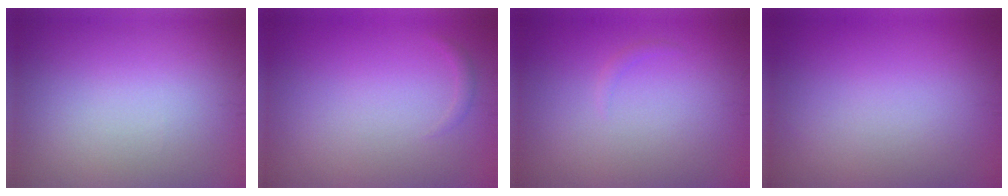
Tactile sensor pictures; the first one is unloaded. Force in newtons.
{"total": 0.5, "press": 0.5, "slide": 0.0}
{"total": 0.5, "press": 0.5, "slide": 0.1}
{"total": 0.0}